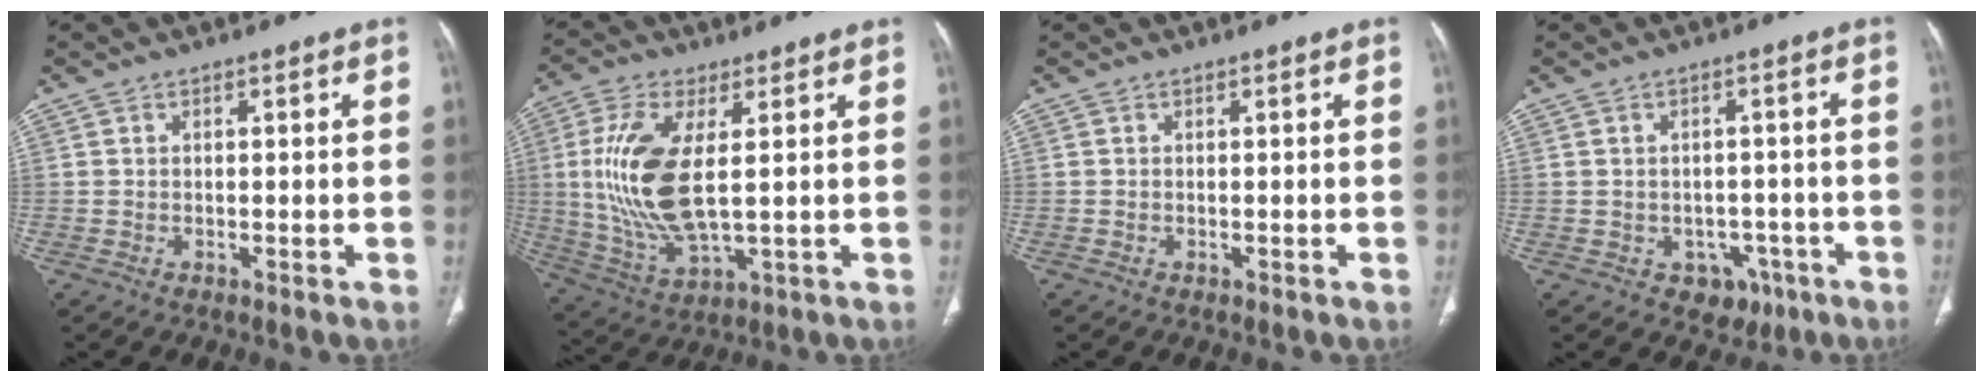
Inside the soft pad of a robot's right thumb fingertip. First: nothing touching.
{"total": 15.3, "force": [1.8, 6.2, 13.8], "torque": [-0.306, -0.017, 0.045]}
{"total": 0.0}
{"total": 5.4, "force": [-2.5, 4.3, 2.2], "torque": [-0.006, 0.019, -0.022]}